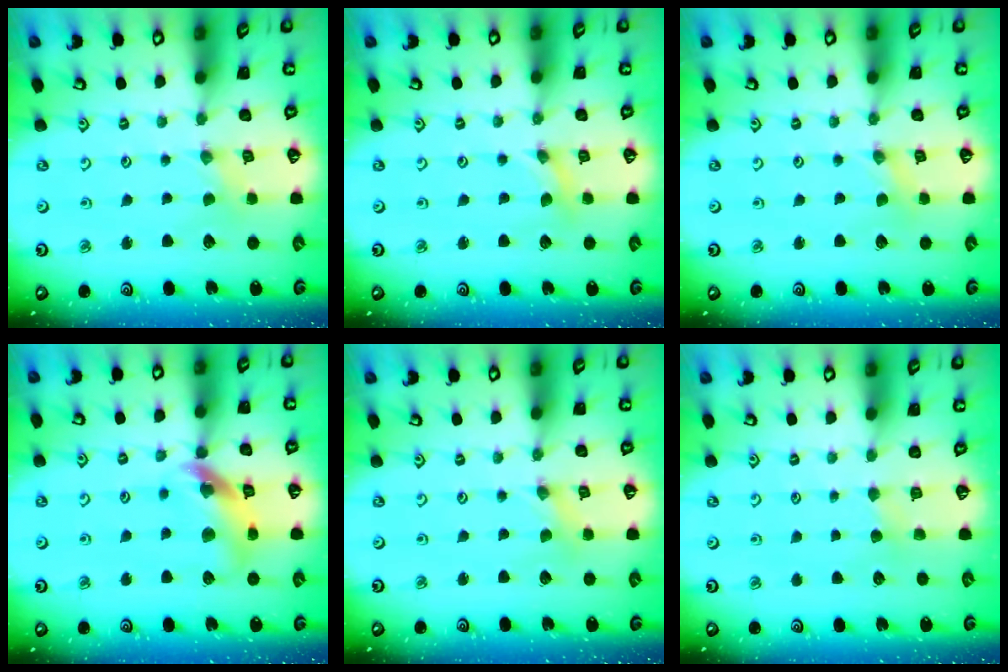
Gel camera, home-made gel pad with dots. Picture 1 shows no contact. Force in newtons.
{"total": 0.6, "press": 0.5, "slide": 0.1}
{"total": 0.0}
{"total": 13.8, "press": 13.7, "slide": 1.6}
{"total": 0.0}
{"total": 3.0, "press": 2.9, "slide": 0.5}